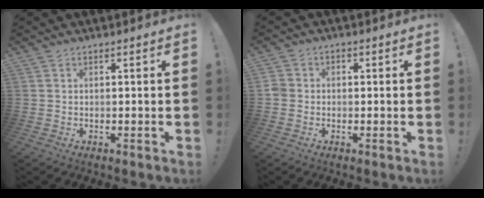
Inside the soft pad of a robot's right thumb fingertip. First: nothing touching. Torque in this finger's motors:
{"motor_torque": [0.35, 0.53, 0.25, -0.13, -0.02]}